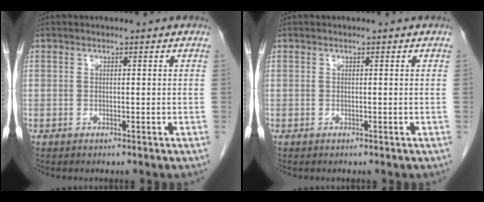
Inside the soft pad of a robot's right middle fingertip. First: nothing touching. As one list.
[{"total": 0.0}]